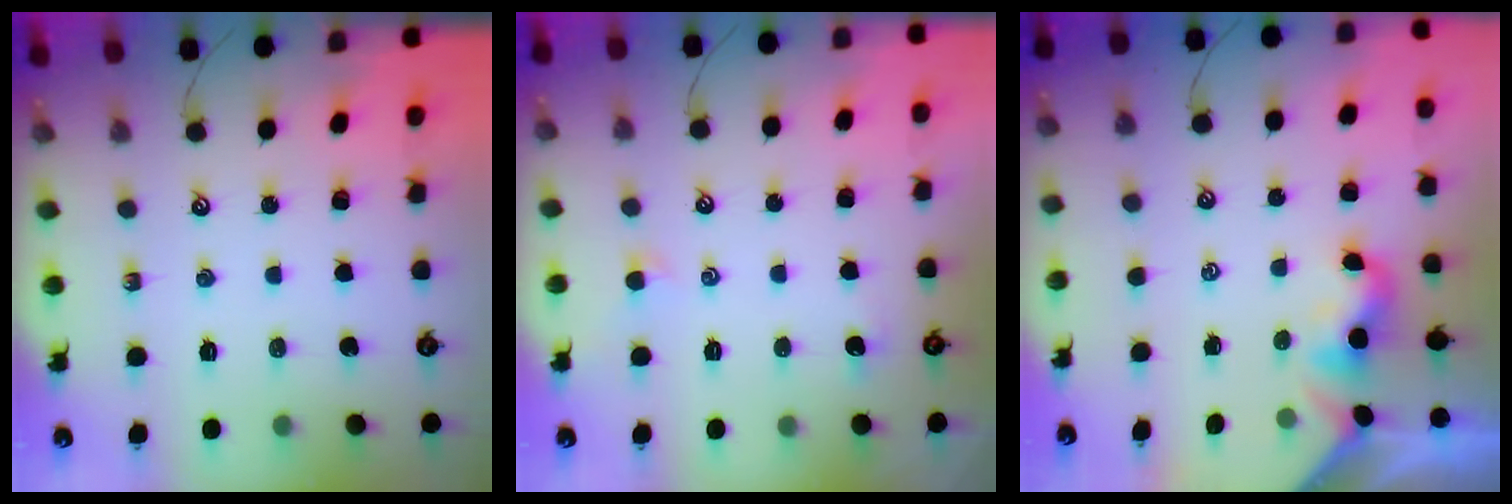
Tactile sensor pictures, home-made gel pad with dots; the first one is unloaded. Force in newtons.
{"total": 0.0}
{"total": 2.2, "press": 2.1, "slide": 0.5}